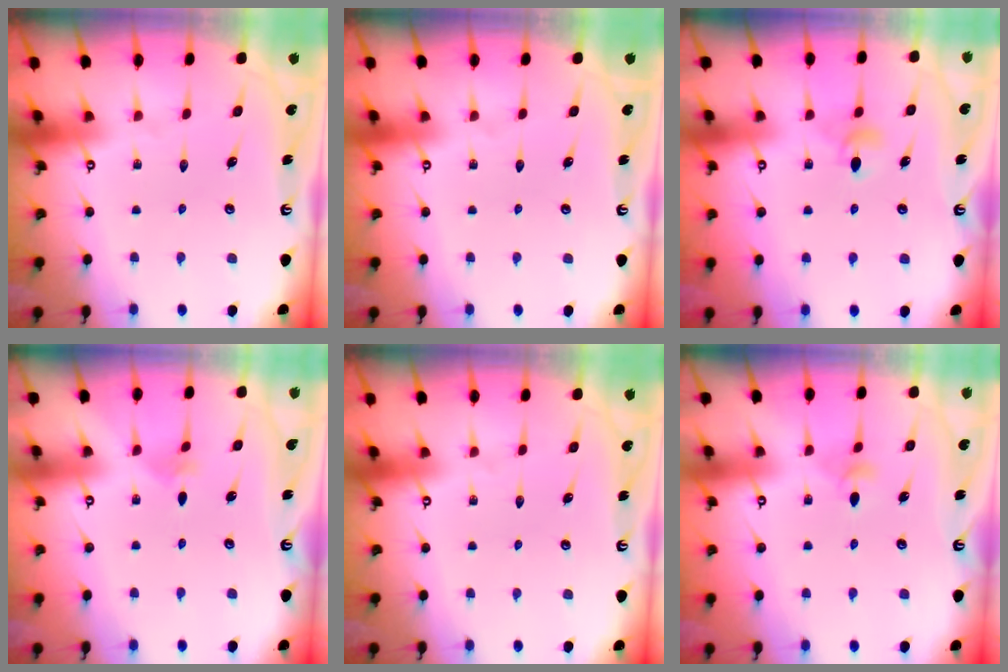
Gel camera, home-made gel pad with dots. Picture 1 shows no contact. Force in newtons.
{"total": 0.0}
{"total": 5.0, "press": 5.0, "slide": 0.6}
{"total": 2.4, "press": 2.4, "slide": 0.5}
{"total": 0.0}
{"total": 3.6, "press": 3.5, "slide": 0.8}